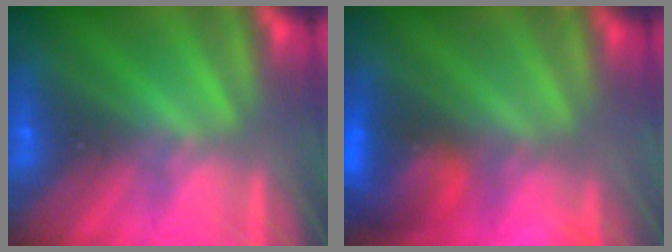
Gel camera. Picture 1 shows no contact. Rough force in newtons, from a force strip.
{"total": 8.6}